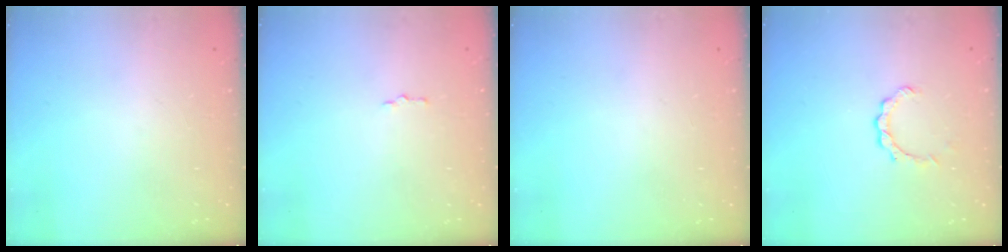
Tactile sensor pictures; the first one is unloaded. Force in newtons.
{"total": 1.5, "press": 1.5, "slide": 0.2}
{"total": 0.0}
{"total": 3.8, "press": 3.8, "slide": 0.4}